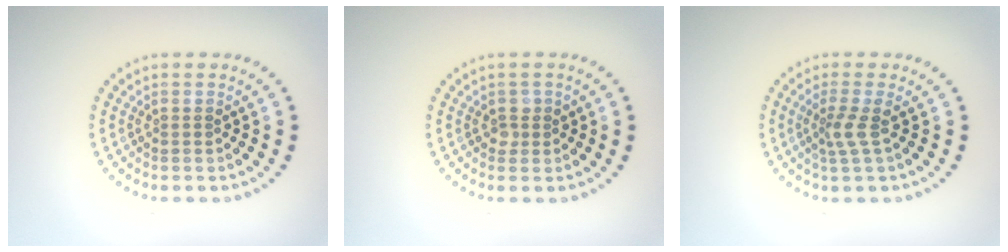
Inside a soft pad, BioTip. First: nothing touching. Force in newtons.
{"total": 1.1, "press": 1.1, "slide": 0.3}
{"total": 1.9, "press": 1.4, "slide": 1.4}